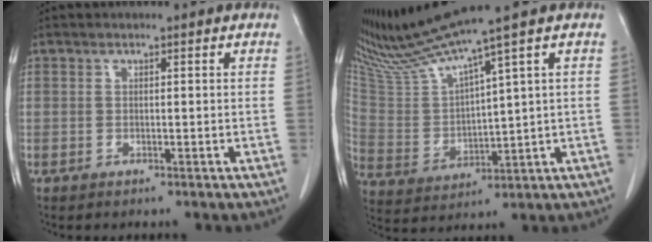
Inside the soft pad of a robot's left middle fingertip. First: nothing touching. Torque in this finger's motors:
{"motor_torque": [-0.67, -0.69, 0.03, 0.05]}